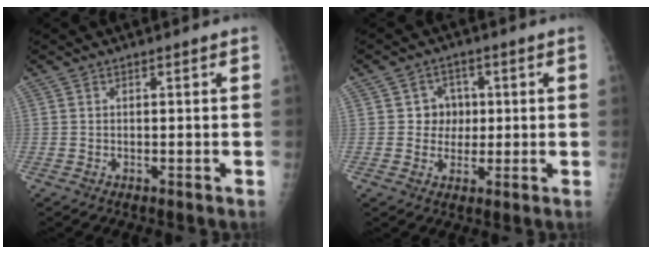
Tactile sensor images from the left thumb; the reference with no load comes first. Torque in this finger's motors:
{"motor_torque": [-0.01, -0.01, 0.11, 0.00, 0.01]}